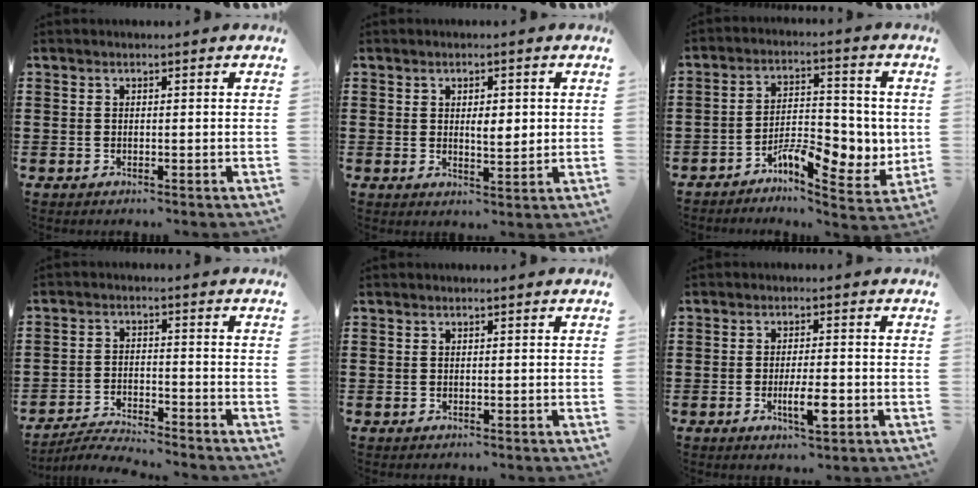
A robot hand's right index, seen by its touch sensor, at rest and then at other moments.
{"total": 3.5, "force": [0.5, 1.4, 3.2], "torque": [-0.054, 0.002, 0.004]}
{"total": 8.8, "force": [-3.7, 4.0, 6.9], "torque": [-0.096, 0.010, -0.061]}
{"total": 3.9, "force": [-3.8, 0.0, 0.6], "torque": [-0.020, 0.000, -0.082]}
{"total": 0.0}
{"total": 5.4, "force": [-1.8, 1.2, 4.9], "torque": [-0.092, -0.004, -0.034]}